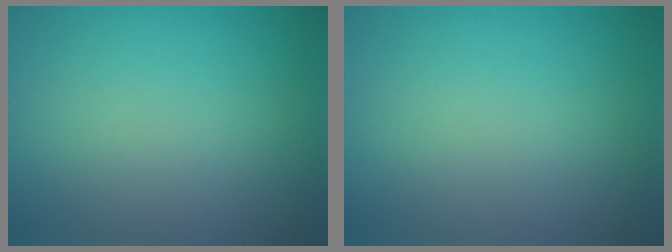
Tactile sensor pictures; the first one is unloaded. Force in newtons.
{"total": 0.0}